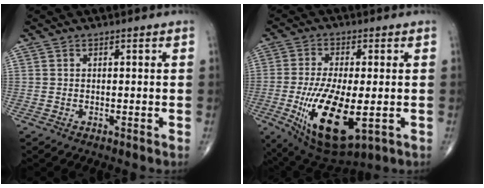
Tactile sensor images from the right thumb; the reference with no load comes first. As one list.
[{"total": 16.6, "force": [-3.9, 6.7, 14.7], "torque": [-0.276, -0.019, -0.050]}]